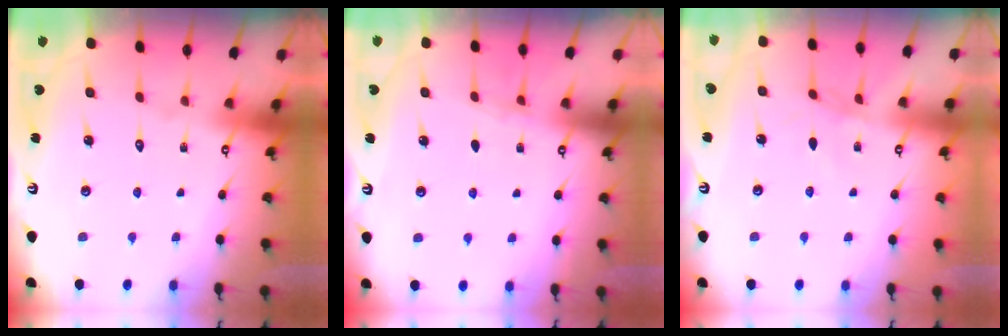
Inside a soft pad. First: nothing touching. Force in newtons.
{"total": 3.2, "press": 3.1, "slide": 0.5}
{"total": 2.7, "press": 2.7, "slide": 0.4}